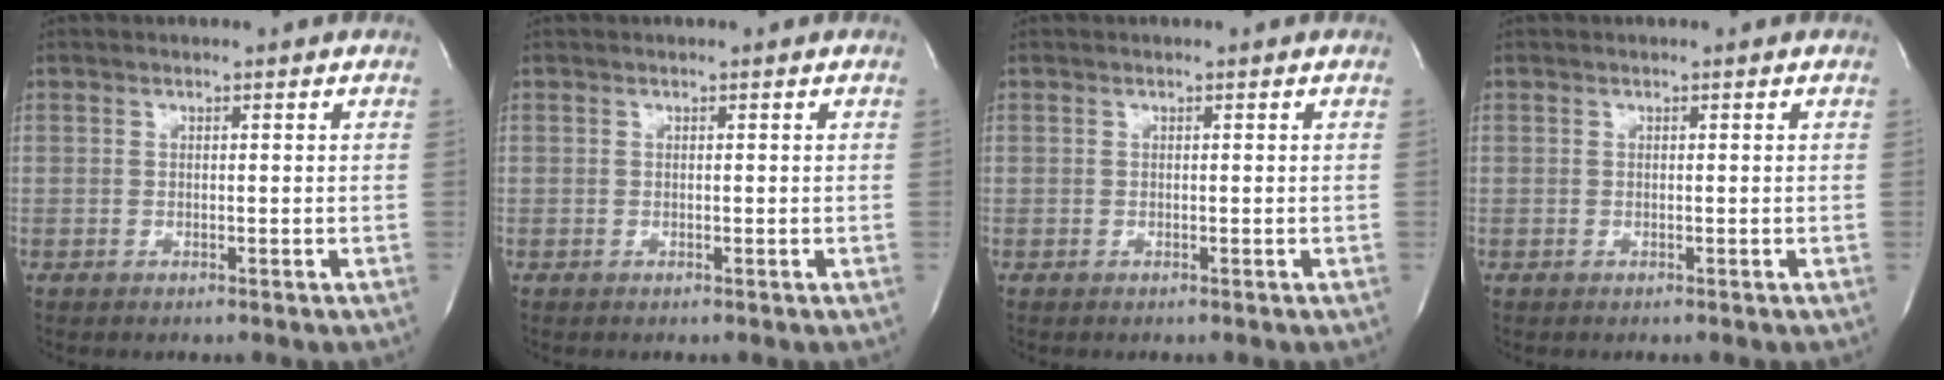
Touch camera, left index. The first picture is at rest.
{"total": 0.0}
{"total": 0.0}
{"total": 0.0}